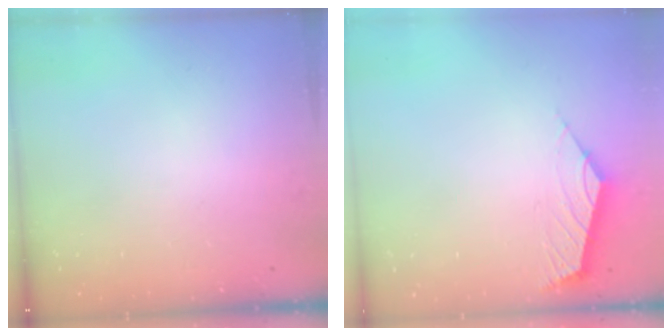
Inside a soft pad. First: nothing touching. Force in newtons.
{"total": 2.4, "press": 2.3, "slide": 0.6}